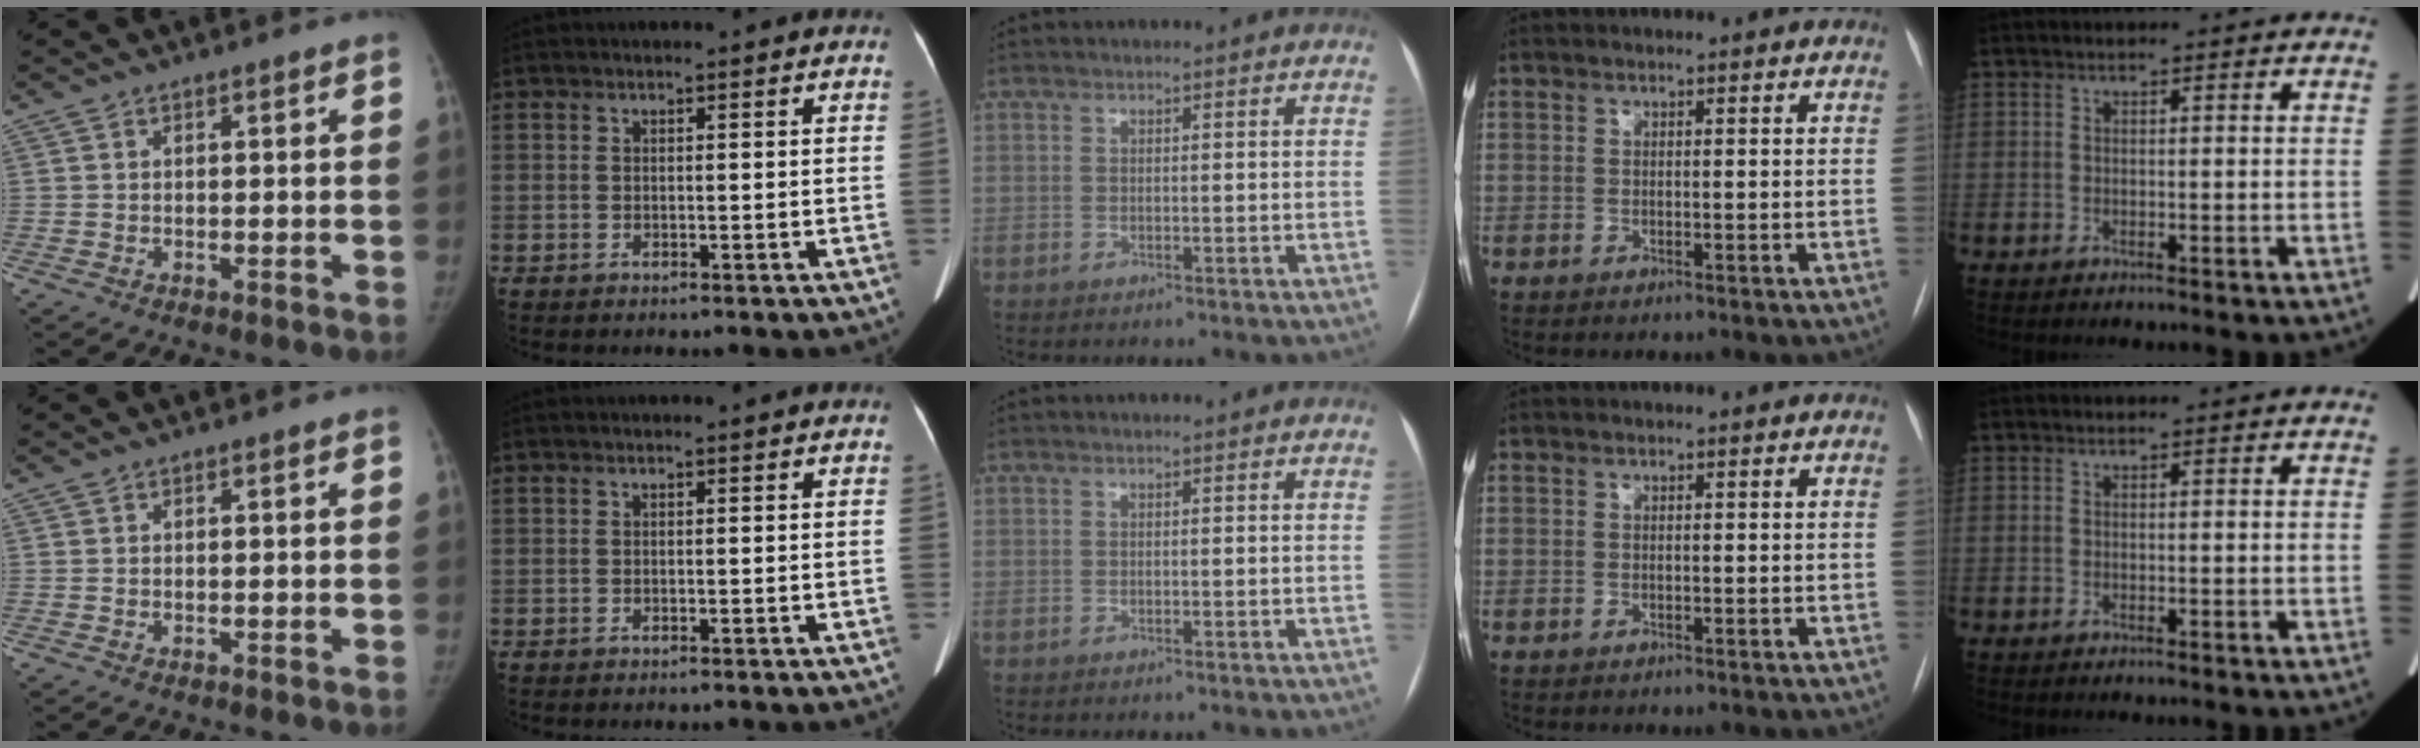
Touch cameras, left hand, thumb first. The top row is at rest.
{}